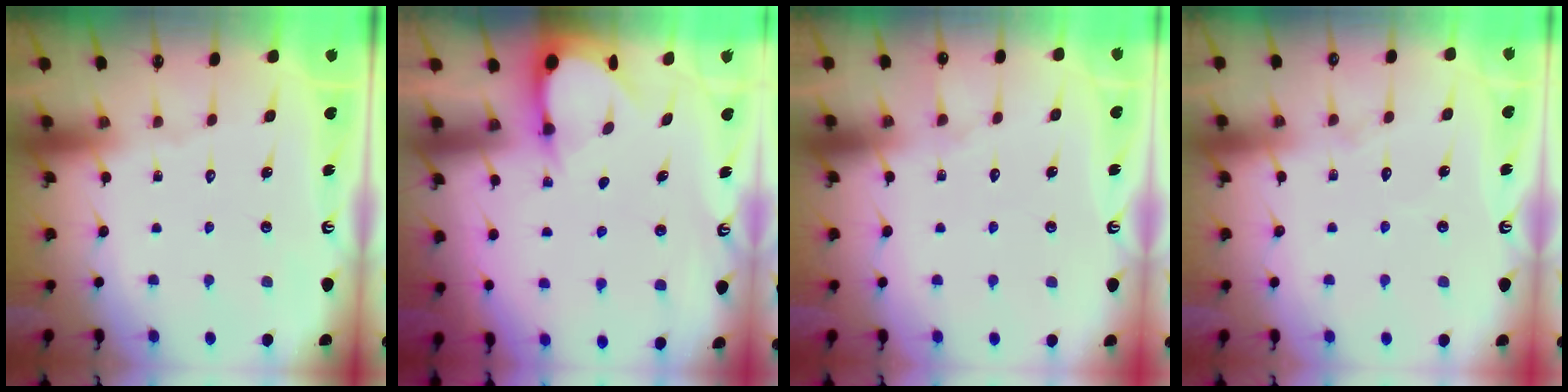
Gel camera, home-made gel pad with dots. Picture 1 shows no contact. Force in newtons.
{"total": 3.3, "press": 3.3, "slide": 0.4}
{"total": 5.0, "press": 5.0, "slide": 0.6}
{"total": 4.7, "press": 4.6, "slide": 0.5}